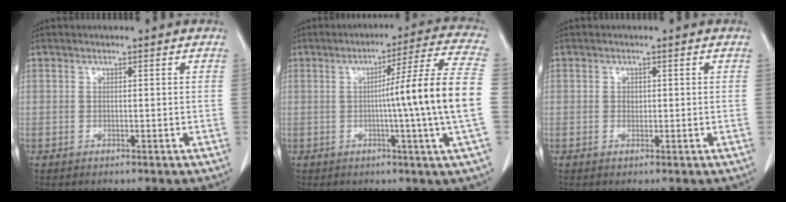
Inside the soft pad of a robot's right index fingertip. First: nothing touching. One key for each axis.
{"total": 14.8, "fx": -1.2, "fy": -2.8, "fz": 14.5, "tx": -0.204, "ty": -0.004, "tz": -0.025}
{"total": 0.8, "fx": 0.1, "fy": 0.7, "fz": 0.4, "tx": -0.007, "ty": 0.002, "tz": 0.004}